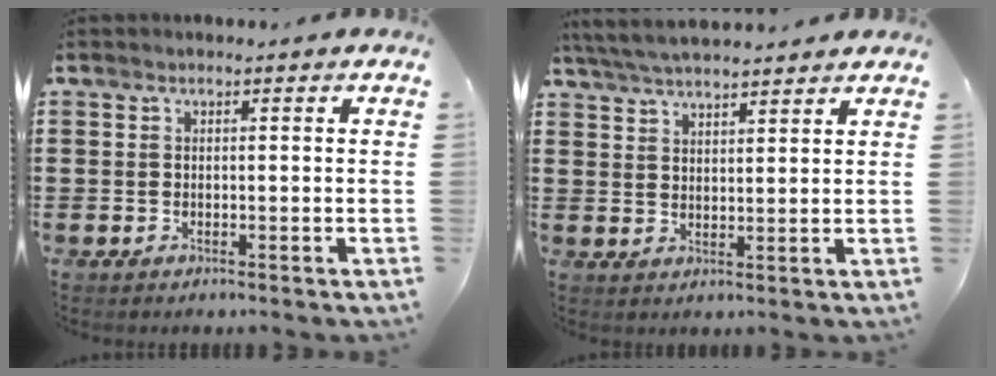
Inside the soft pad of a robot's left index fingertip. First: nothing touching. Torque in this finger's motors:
{"motor_torque": [1.54, -0.60, 0.33, 0.17]}